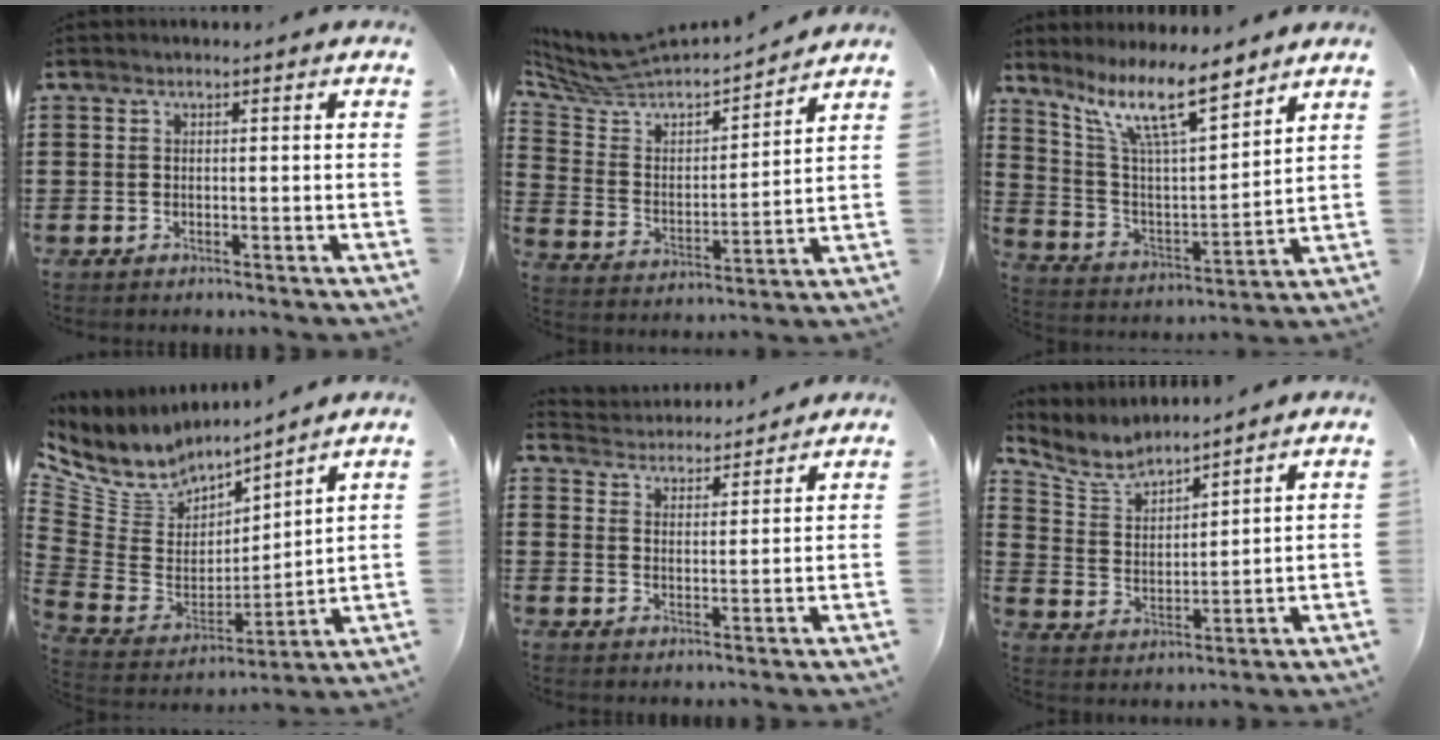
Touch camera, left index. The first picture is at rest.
{"total": 5.3, "force": [4.8, 1.6, 1.6], "torque": [-0.061, -0.040, 0.075]}
{"total": 12.1, "force": [9.0, 2.3, 7.8], "torque": [-0.167, -0.036, 0.158]}
{"total": 6.5, "force": [5.5, 3.5, 0.7], "torque": [-0.065, -0.058, 0.100]}
{"total": 3.9, "force": [3.8, 0.3, -0.3], "torque": [-0.015, -0.025, 0.065]}
{"total": 6.1, "force": [5.7, 1.5, 1.6], "torque": [-0.060, -0.027, 0.099]}